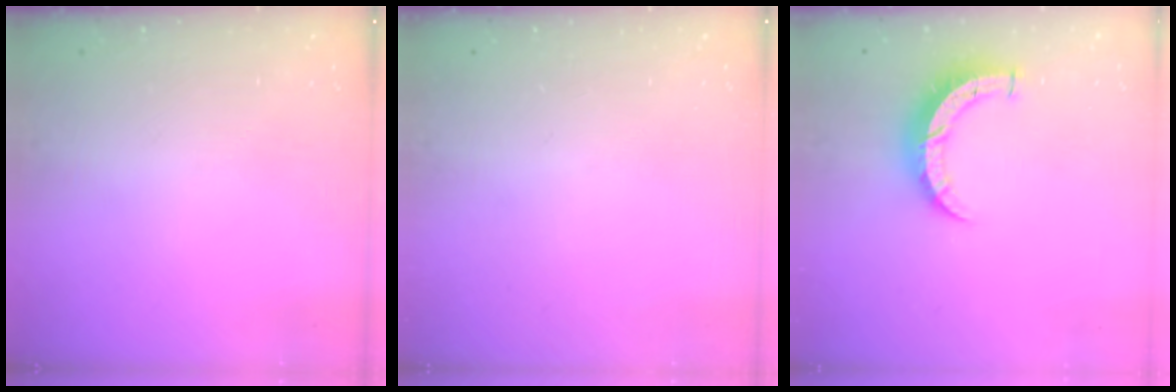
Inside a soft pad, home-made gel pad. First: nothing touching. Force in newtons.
{"total": 0.0}
{"total": 7.6, "press": 7.6, "slide": 0.5}